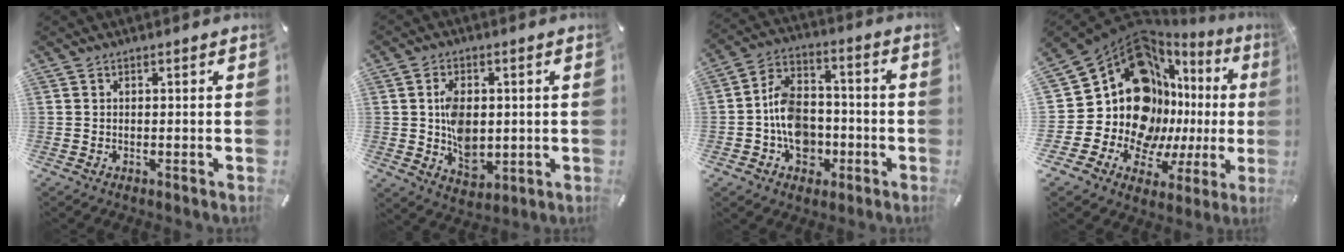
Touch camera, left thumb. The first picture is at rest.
{"total": 9.5, "force": [0.4, 7.0, 6.3], "torque": [-0.102, 0.004, 0.010]}
{"total": 11.8, "force": [-3.1, 9.7, 6.1], "torque": [-0.115, 0.027, -0.052]}
{"total": 21.1, "force": [5.4, 15.9, 12.8], "torque": [-0.200, -0.104, 0.130]}